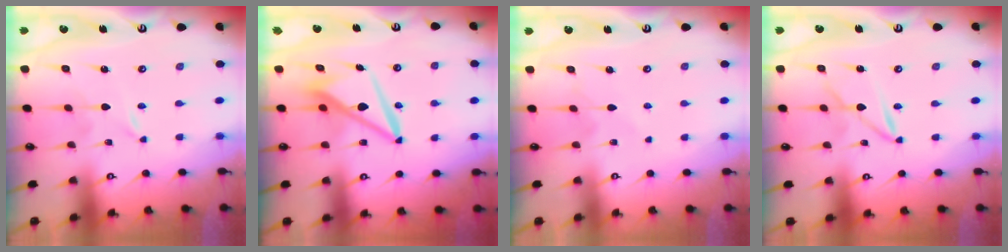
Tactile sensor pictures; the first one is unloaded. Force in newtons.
{"total": 9.2, "press": 9.1, "slide": 1.6}
{"total": 4.7, "press": 4.6, "slide": 0.5}
{"total": 2.5, "press": 2.5, "slide": 0.3}